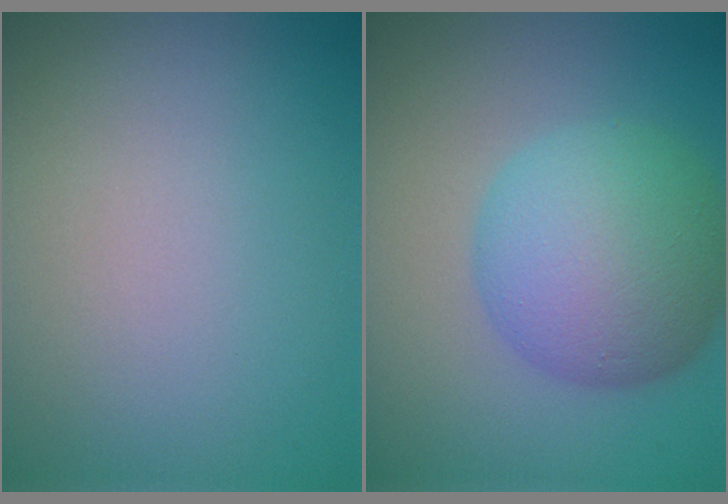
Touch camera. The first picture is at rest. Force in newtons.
{"total": 8.6, "press": 8.6, "slide": 0.1}